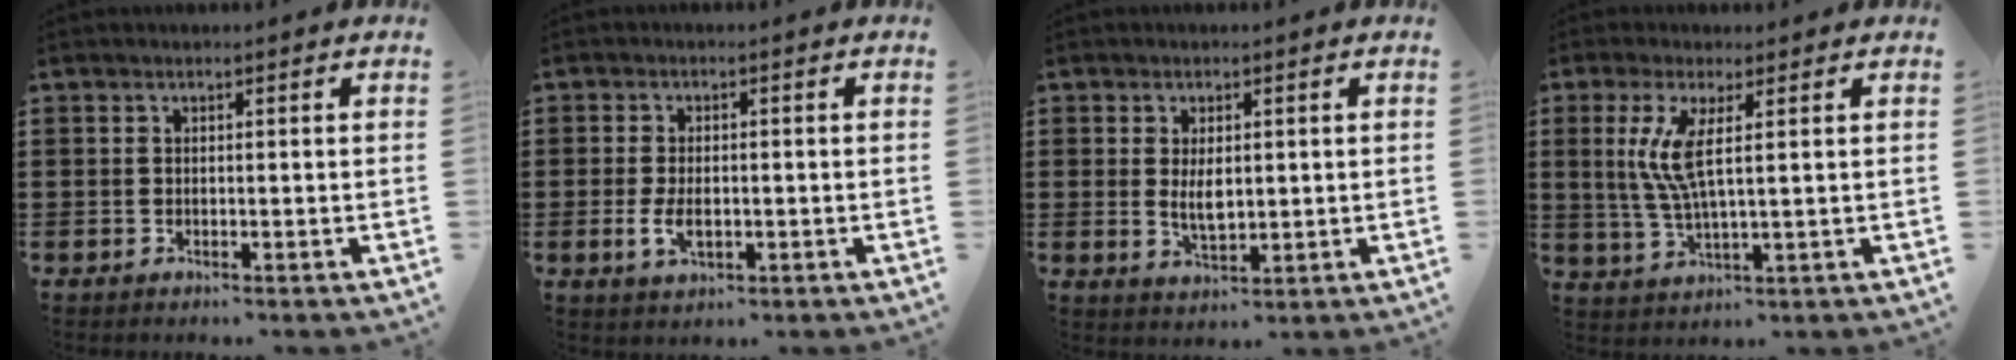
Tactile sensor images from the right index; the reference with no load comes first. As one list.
[{"total": 3.7, "force": [-0.6, 2.0, 3.0], "torque": [-0.071, -0.004, -0.013]}, {"total": 3.8, "force": [0.4, 1.7, 3.4], "torque": [-0.059, -0.001, 0.006]}, {"total": 7.0, "force": [1.6, 1.2, 6.7], "torque": [-0.155, -0.011, 0.020]}]